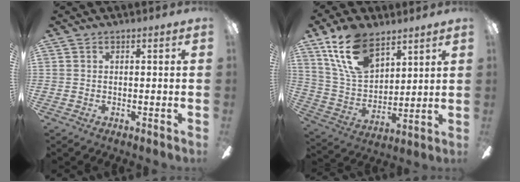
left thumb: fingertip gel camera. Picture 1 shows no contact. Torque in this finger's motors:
{"motor_torque": [0.86, 0.26, 1.74, -1.03, 0.11]}